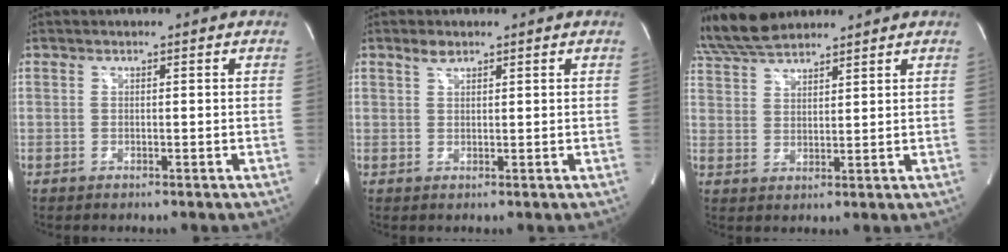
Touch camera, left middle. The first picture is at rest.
{"total": 1.8, "force": [1.4, 0.7, 0.9], "torque": [-0.020, 0.004, 0.028]}
{"total": 9.3, "force": [8.3, 2.0, 3.8], "torque": [-0.082, 0.029, 0.161]}